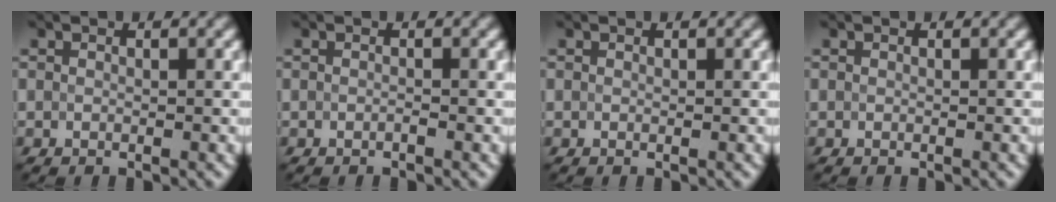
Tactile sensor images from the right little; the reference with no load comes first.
{"total": 0.7, "force": [-0.7, -0.1, 0.0], "torque": [-0.002, -0.004, -0.009]}
{"total": 0.0}
{"total": 0.0}